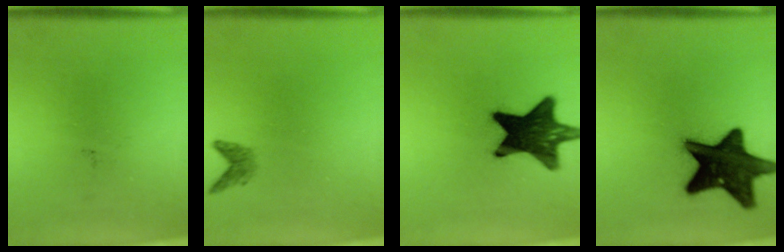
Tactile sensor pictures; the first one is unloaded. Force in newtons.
{"total": 1.5}
{"total": 15.3}
{"total": 18.4}